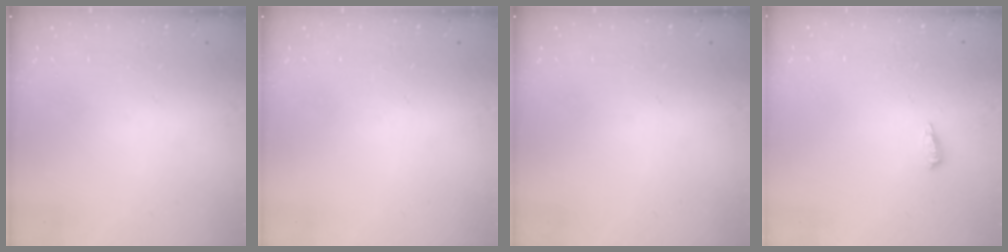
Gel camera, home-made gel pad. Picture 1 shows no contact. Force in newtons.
{"total": 0.0}
{"total": 0.0}
{"total": 4.9, "press": 4.8, "slide": 1.2}